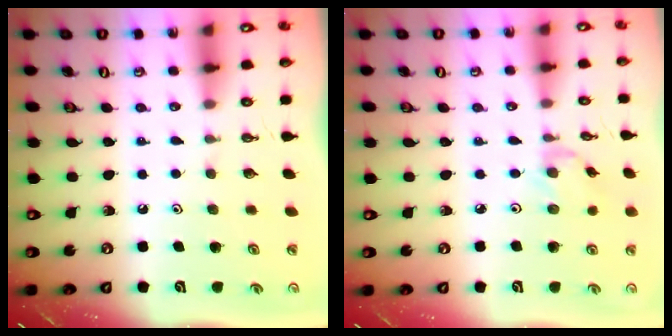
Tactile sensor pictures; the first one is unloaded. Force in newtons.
{"total": 1.1, "press": 1.1, "slide": 0.3}